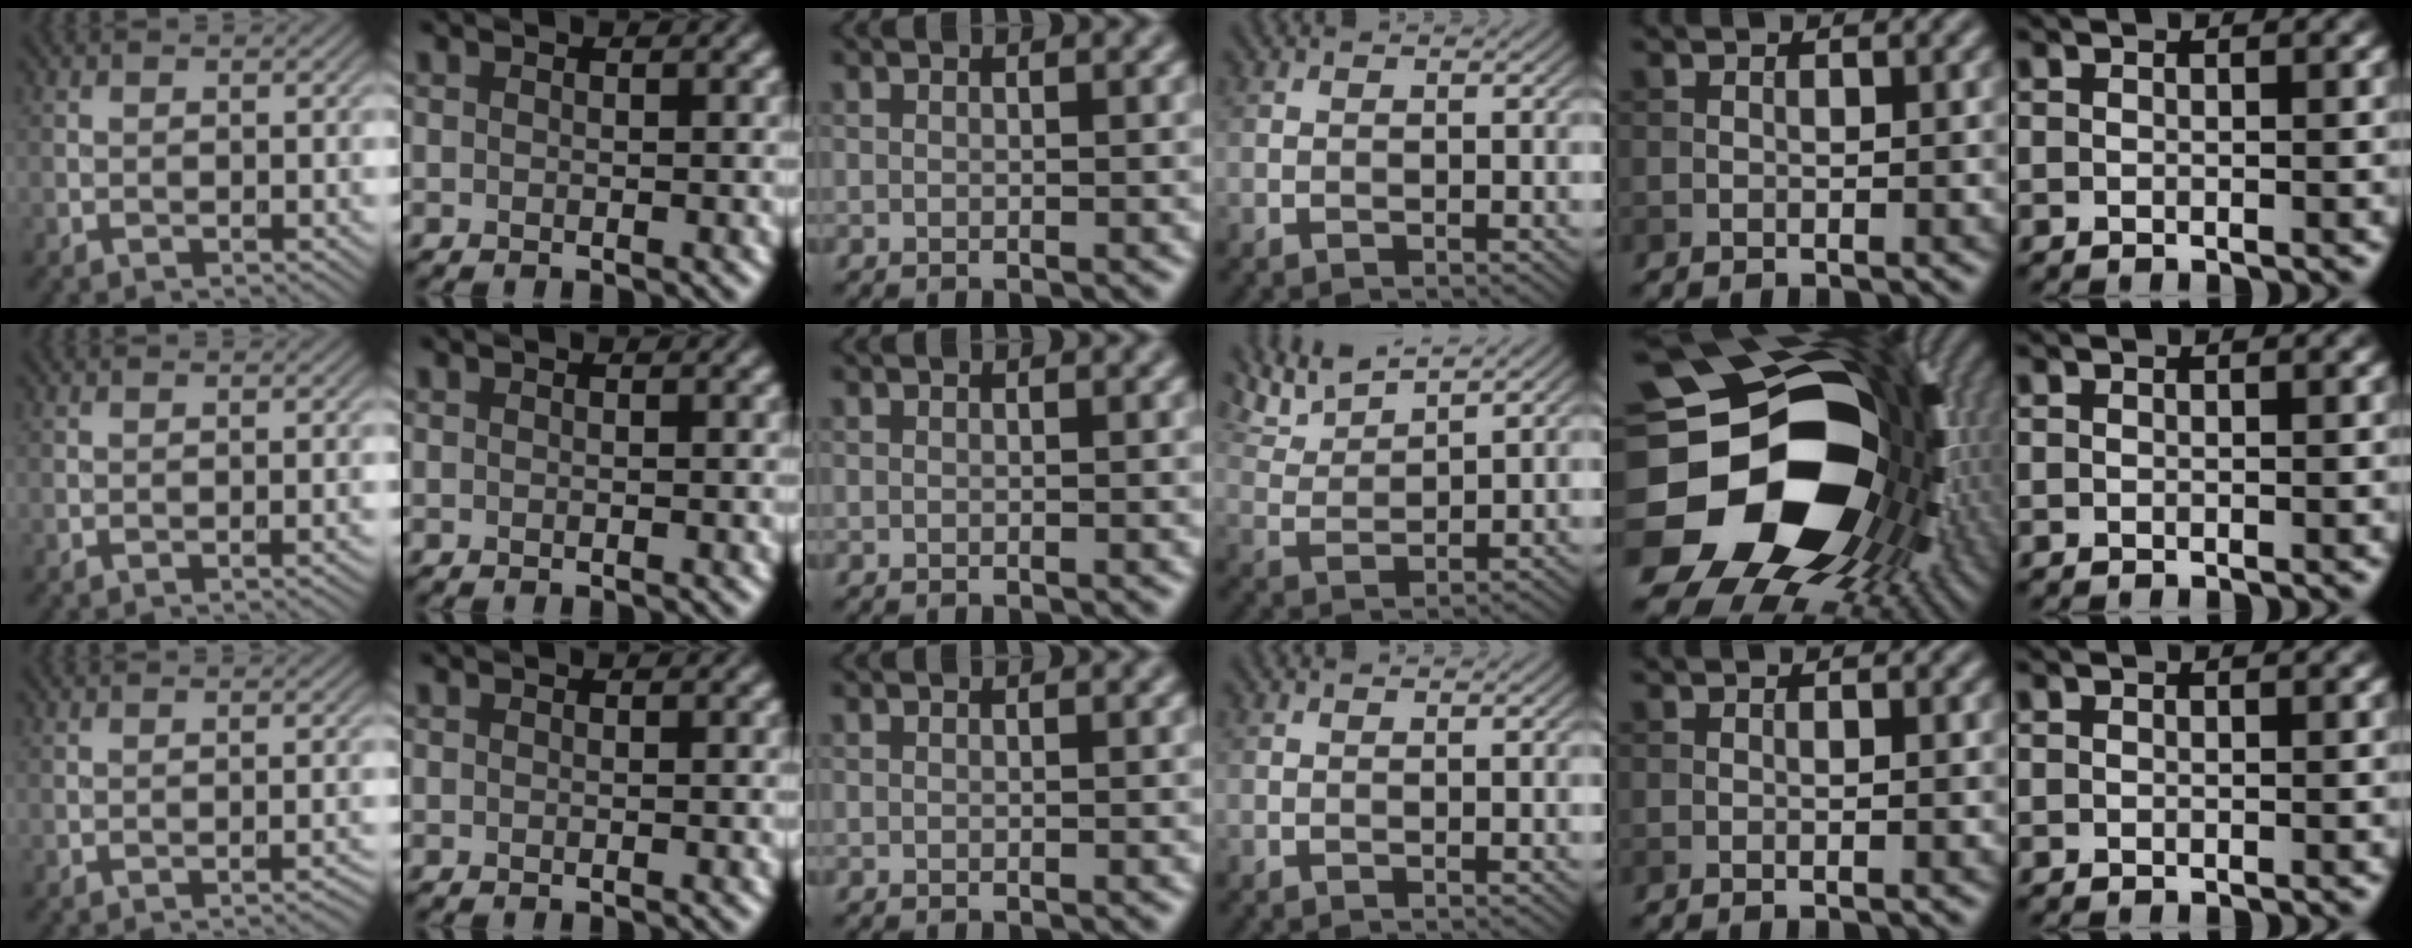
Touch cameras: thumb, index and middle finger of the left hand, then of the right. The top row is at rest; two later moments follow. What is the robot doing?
{"motion": "screw", "object": "dispenser bottle"}